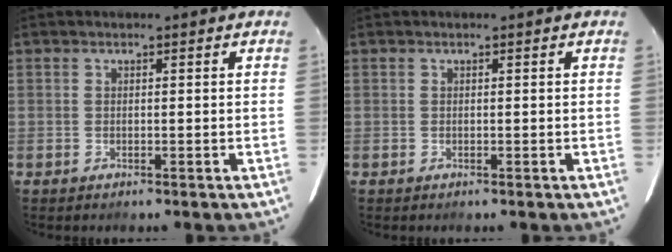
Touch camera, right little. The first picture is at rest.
{"total": 0.0}